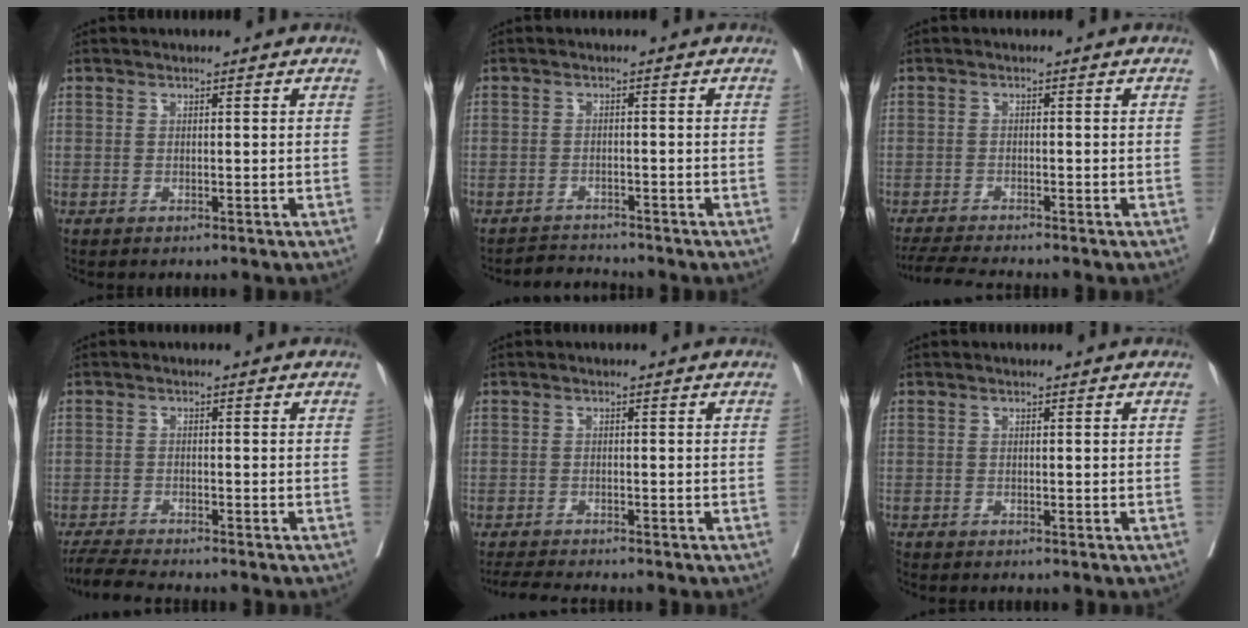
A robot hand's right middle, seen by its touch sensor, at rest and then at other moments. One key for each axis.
{"total": 2.7, "fx": -2.6, "fy": -0.1, "fz": -0.8, "tx": 0.016, "ty": -0.012, "tz": -0.042}
{"total": 5.2, "fx": -4.8, "fy": -0.5, "fz": 1.8, "tx": -0.028, "ty": -0.019, "tz": -0.084}
{"total": 4.6, "fx": -4.4, "fy": -0.5, "fz": 1.5, "tx": -0.024, "ty": -0.021, "tz": -0.078}
{"total": 4.6, "fx": -4.3, "fy": -0.1, "fz": 1.5, "tx": -0.023, "ty": -0.017, "tz": -0.073}
{"total": 0.6, "fx": -0.6, "fy": -0.1, "fz": 0.0, "tx": -0.004, "ty": -0.002, "tz": -0.016}